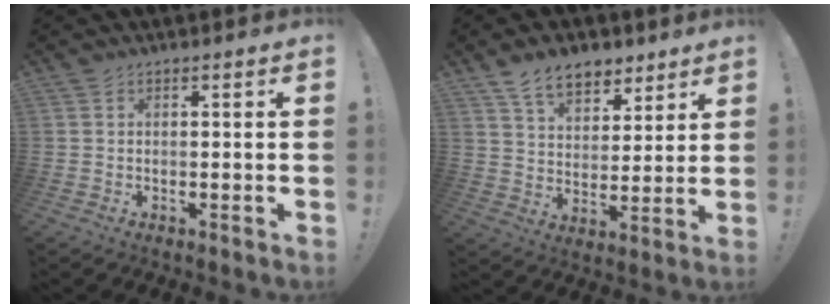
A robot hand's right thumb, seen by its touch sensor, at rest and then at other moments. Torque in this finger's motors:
{"motor_torque": [0.45, 2.61, 0.08, 0.24, 0.02]}